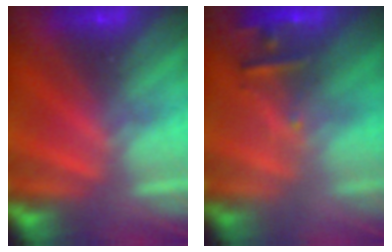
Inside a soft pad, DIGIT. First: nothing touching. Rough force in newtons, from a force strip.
{"total": 2.4}